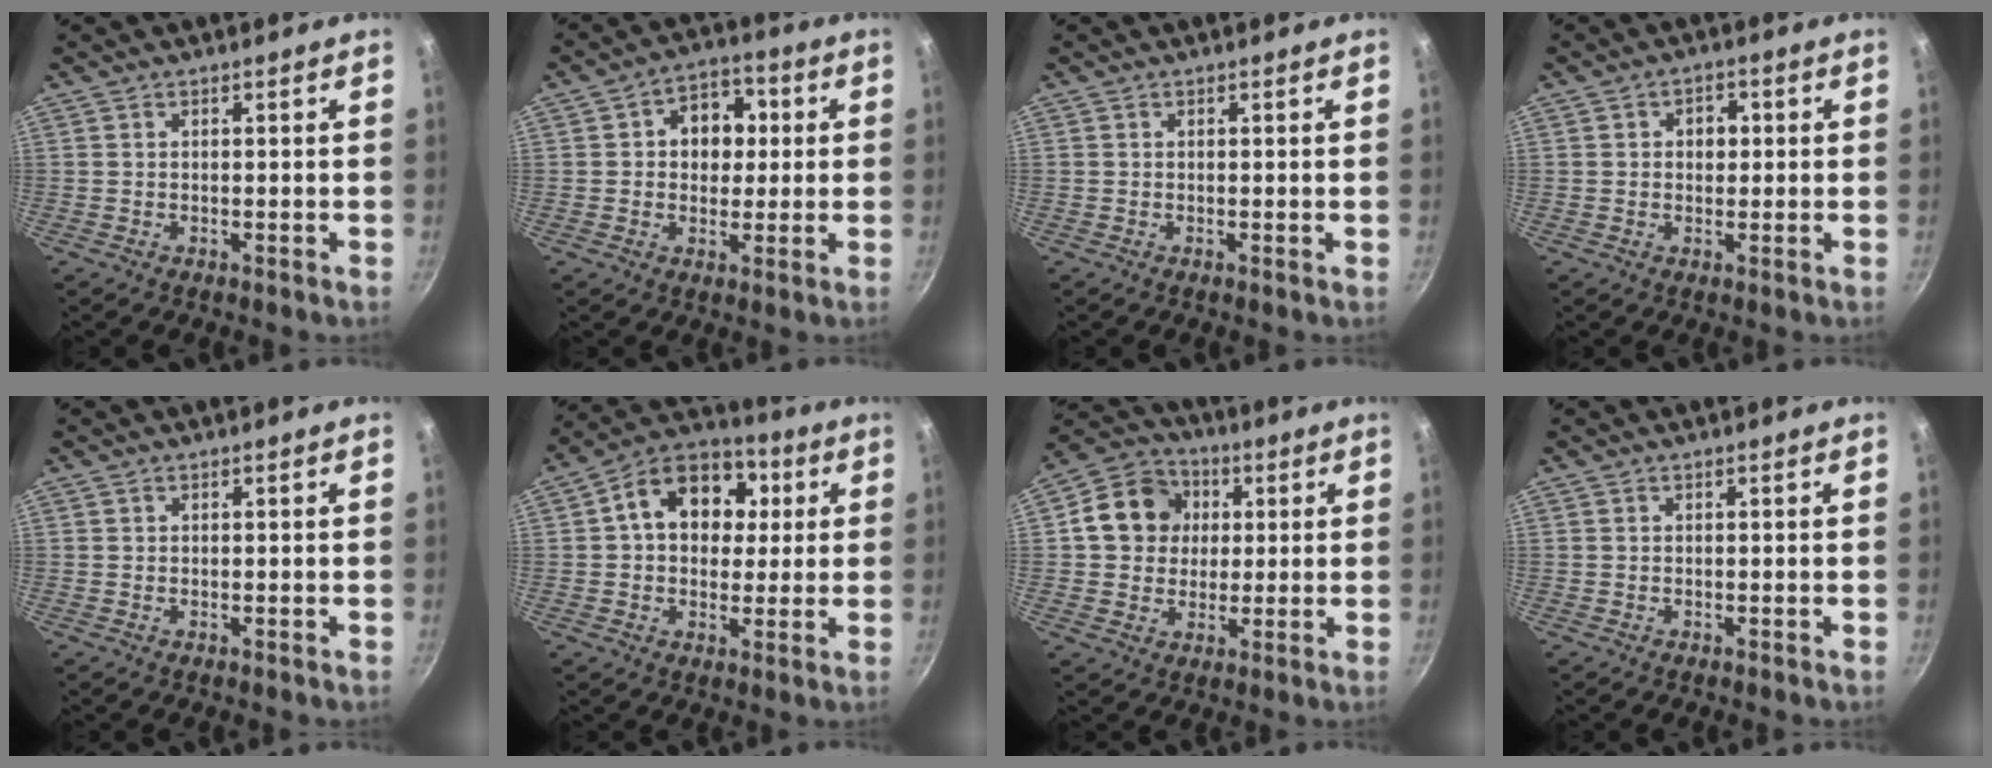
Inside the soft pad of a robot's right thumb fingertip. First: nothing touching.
{"total": 9.7, "force": [1.6, 7.5, 5.9], "torque": [-0.037, 0.011, 0.013]}
{"total": 0.0}
{"total": 3.8, "force": [0.6, 2.9, 2.4], "torque": [-0.017, 0.006, 0.006]}
{"total": 0.0}
{"total": 15.3, "force": [3.1, 11.5, 9.7], "torque": [-0.120, 0.022, 0.032]}
{"total": 12.2, "force": [2.2, 10.7, 5.4], "torque": [-0.065, 0.016, 0.025]}
{"total": 0.0}